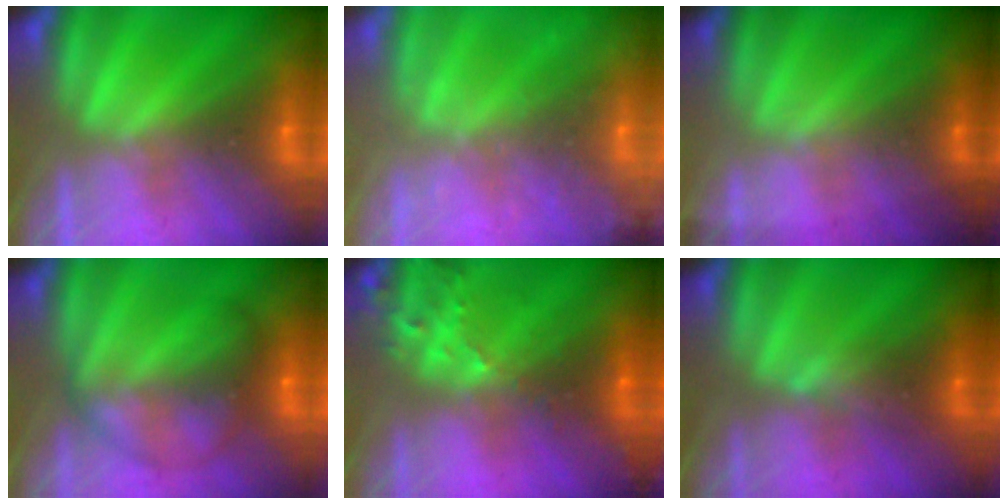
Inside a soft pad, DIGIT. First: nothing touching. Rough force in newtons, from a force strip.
{"total": 7.9}
{"total": 1.9}
{"total": 7.6}
{"total": 7.6}
{"total": 2.3}